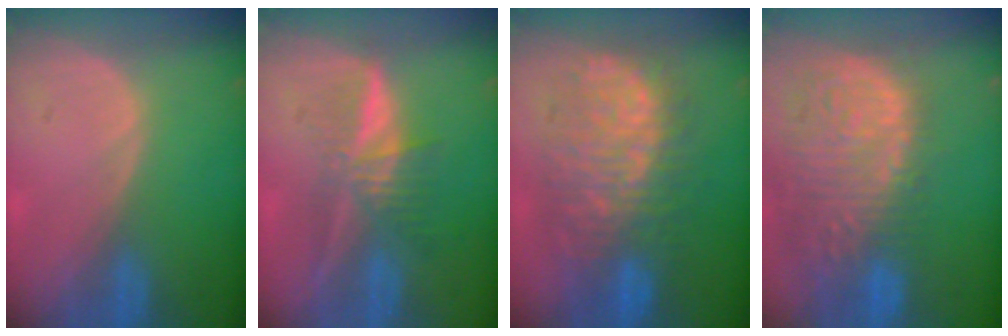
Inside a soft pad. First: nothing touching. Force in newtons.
{"total": 6.1, "press": 5.7, "slide": 2.1}
{"total": 12.3, "press": 12.2, "slide": 1.5}
{"total": 15.0, "press": 12.4, "slide": 8.4}